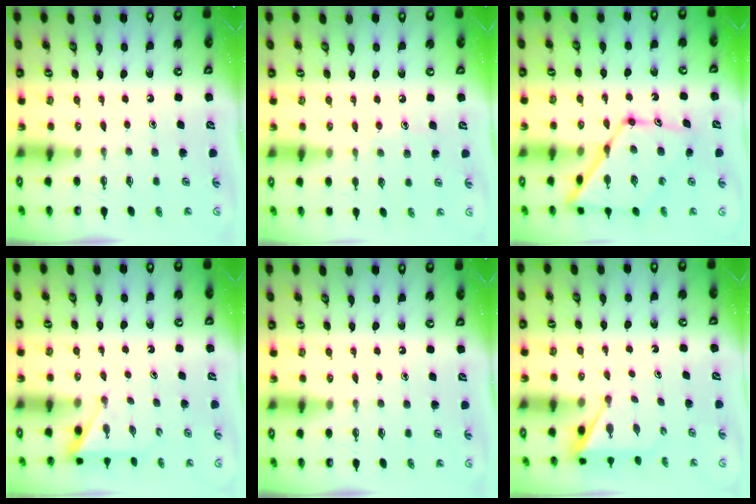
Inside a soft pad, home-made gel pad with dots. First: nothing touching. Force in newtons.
{"total": 5.0, "press": 5.0, "slide": 0.6}
{"total": 14.8, "press": 14.7, "slide": 1.3}
{"total": 2.2, "press": 2.2, "slide": 0.2}
{"total": 0.0}
{"total": 3.1, "press": 3.1, "slide": 0.3}